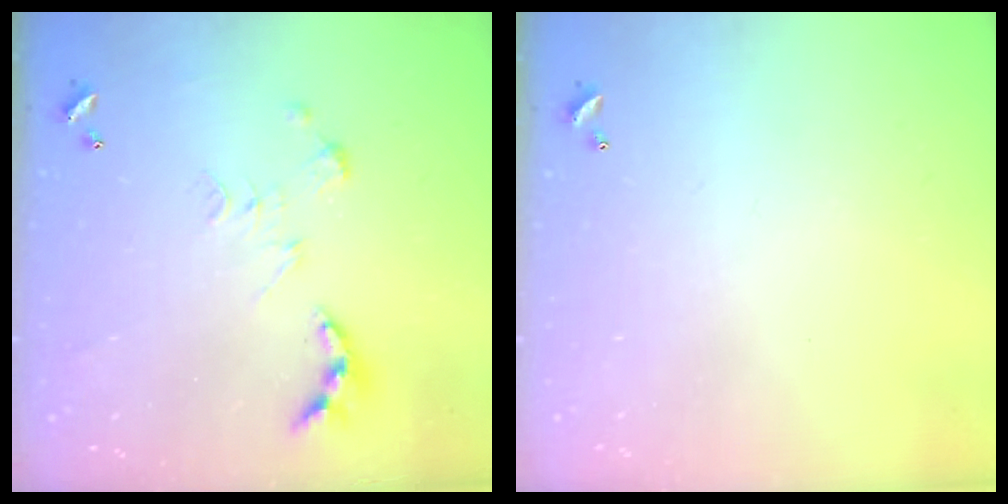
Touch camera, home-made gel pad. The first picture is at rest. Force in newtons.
{"total": 0.0}